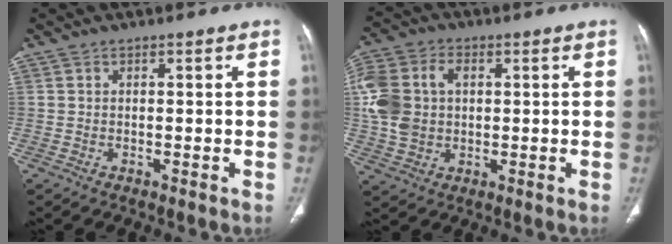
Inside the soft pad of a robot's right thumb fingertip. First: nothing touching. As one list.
[{"total": 12.5, "force": [1.4, 9.4, 8.1], "torque": [-0.171, 0.016, 0.028]}]